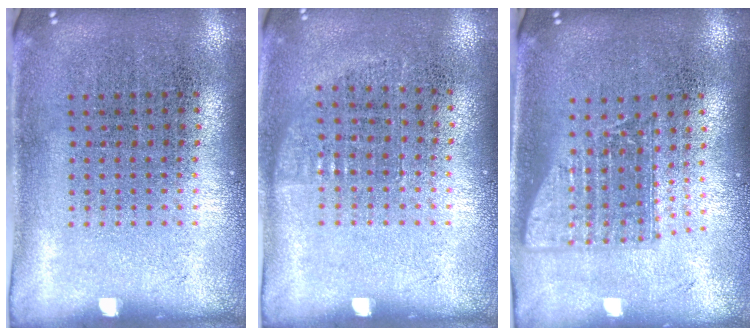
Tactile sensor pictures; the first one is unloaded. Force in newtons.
{"total": 0.7, "press": 0.6, "slide": 0.3}
{"total": 1.6, "press": 1.2, "slide": 1.0}